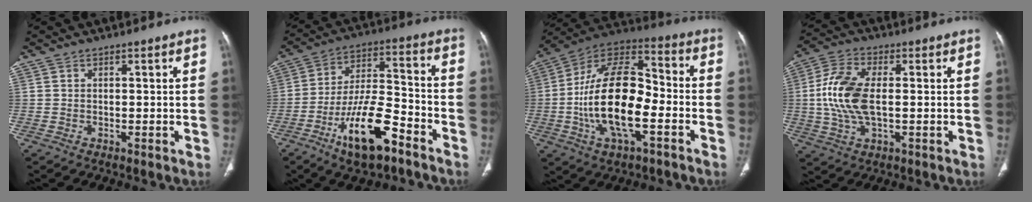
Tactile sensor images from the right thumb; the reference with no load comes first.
{"total": 15.8, "force": [-8.8, 5.8, 11.8], "torque": [-0.199, 0.062, -0.150]}
{"total": 21.1, "force": [-4.7, 10.1, 18.0], "torque": [-0.318, 0.040, -0.083]}
{"total": 11.6, "force": [0.5, 5.7, 10.1], "torque": [-0.221, 0.005, 0.008]}